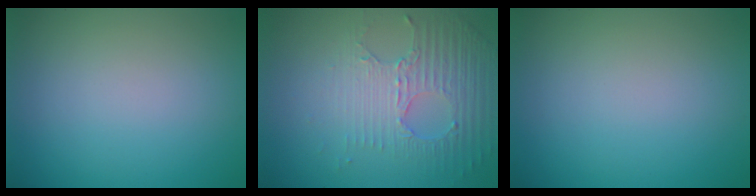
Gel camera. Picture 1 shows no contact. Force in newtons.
{"total": 5.0, "press": 3.2, "slide": 3.8}
{"total": 0.0}